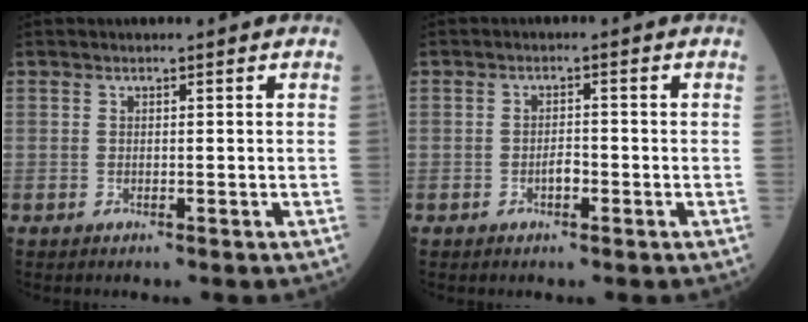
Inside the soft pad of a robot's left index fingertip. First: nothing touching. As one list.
[{"total": 1.9, "force": [-1.2, 0.8, 1.3], "torque": [-0.022, -0.001, -0.022]}]